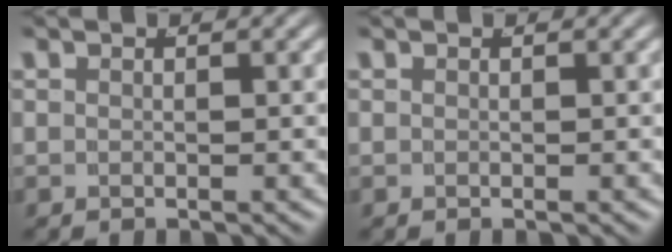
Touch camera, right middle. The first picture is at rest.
{"total": 0.0}